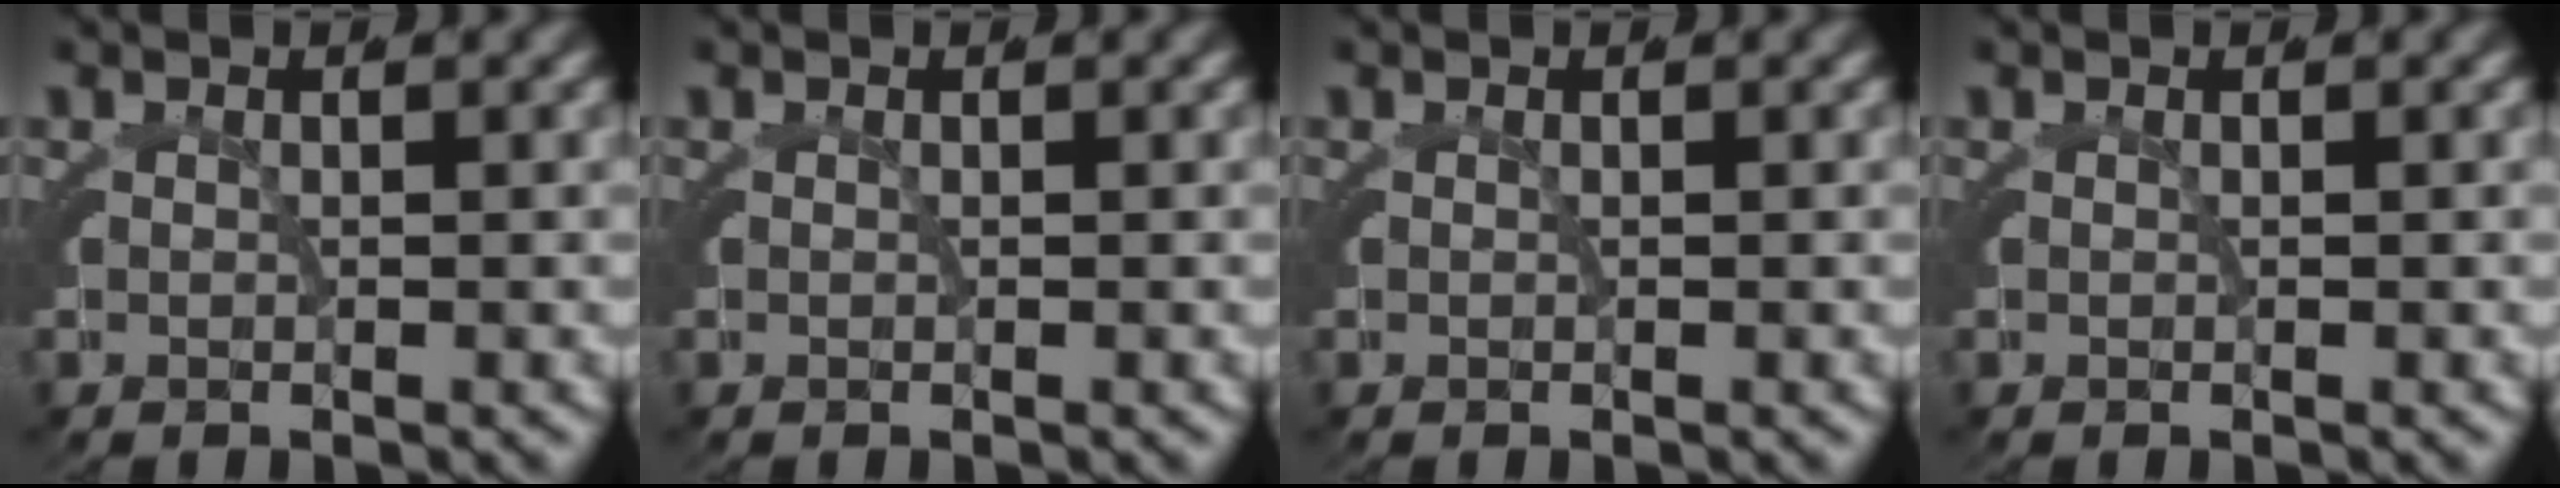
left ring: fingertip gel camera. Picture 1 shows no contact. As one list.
[{"total": 0.0}, {"total": 0.0}, {"total": 0.0}]